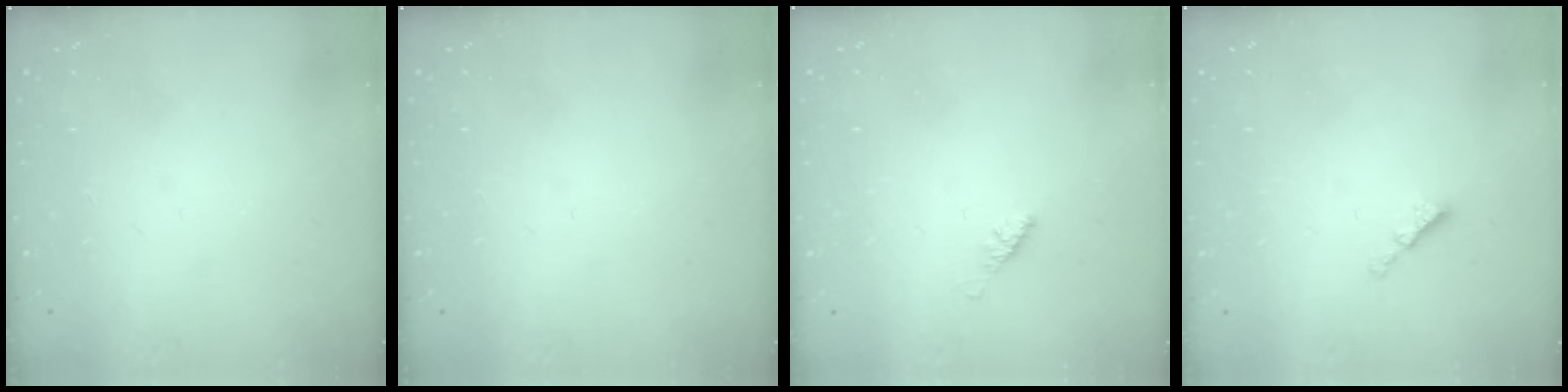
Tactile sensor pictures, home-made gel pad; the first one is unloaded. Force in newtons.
{"total": 0.0}
{"total": 2.9, "press": 2.8, "slide": 0.6}
{"total": 2.2, "press": 2.2, "slide": 0.5}